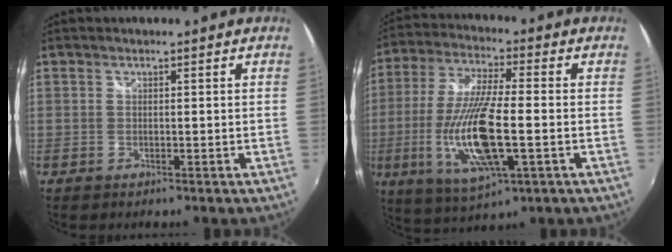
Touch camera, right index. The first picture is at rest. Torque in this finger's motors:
{"motor_torque": [2.14, 0.00, 1.05, 0.21]}